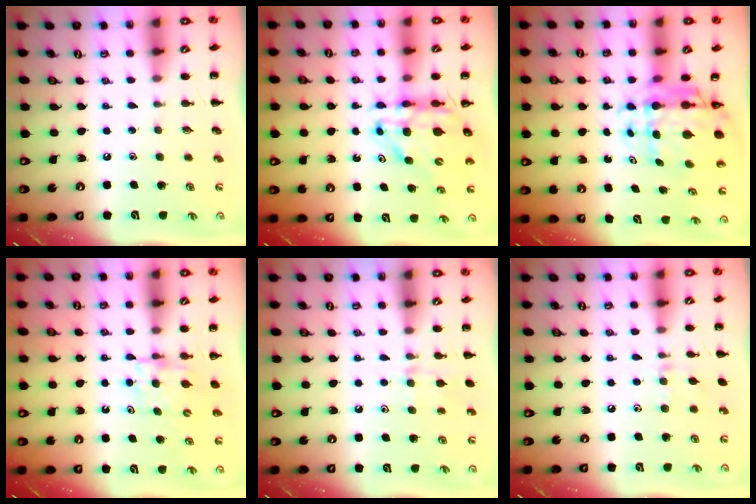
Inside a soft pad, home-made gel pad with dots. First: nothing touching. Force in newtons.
{"total": 11.0, "press": 10.4, "slide": 3.5}
{"total": 8.6, "press": 8.1, "slide": 2.8}
{"total": 5.2, "press": 5.2, "slide": 0.4}
{"total": 7.8, "press": 7.4, "slide": 2.5}
{"total": 6.0, "press": 5.8, "slide": 1.6}